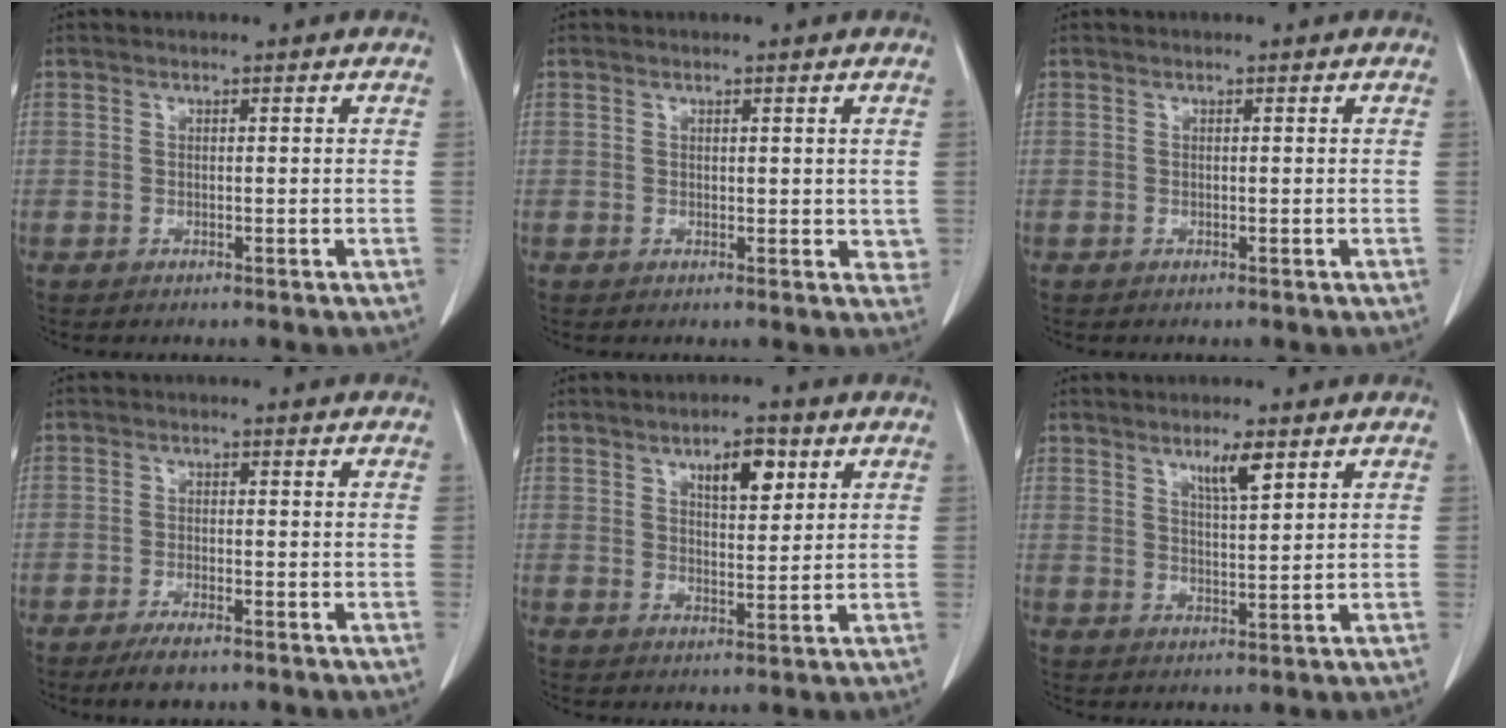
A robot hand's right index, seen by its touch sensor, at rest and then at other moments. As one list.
[{"total": 2.0, "force": [0.7, 1.4, 1.3], "torque": [-0.001, -0.004, 0.010]}, {"total": 0.0}, {"total": 3.5, "force": [-2.6, 0.8, 2.3], "torque": [-0.049, -0.004, -0.045]}, {"total": 5.8, "force": [2.9, 2.1, 4.6], "torque": [-0.073, 0.002, 0.047]}, {"total": 4.2, "force": [2.6, 0.4, 3.3], "torque": [-0.057, -0.004, 0.047]}]